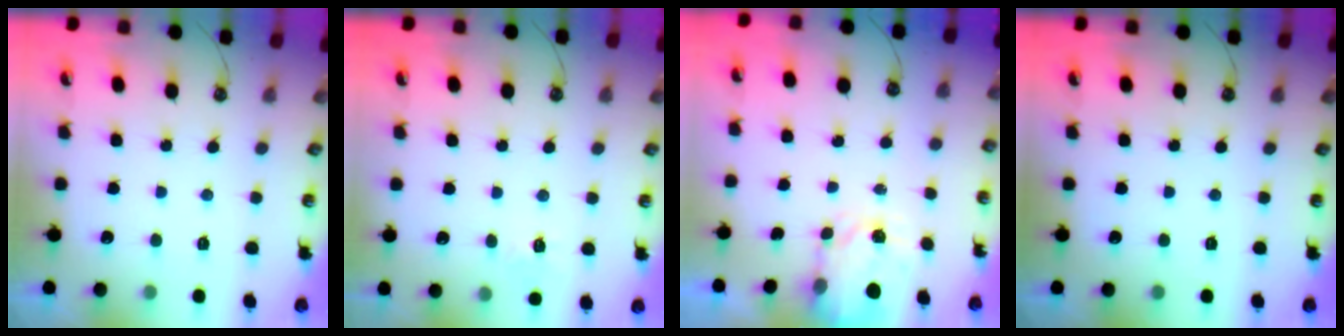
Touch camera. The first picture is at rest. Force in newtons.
{"total": 6.5, "press": 6.5, "slide": 0.6}
{"total": 3.6, "press": 3.6, "slide": 0.5}
{"total": 0.0}